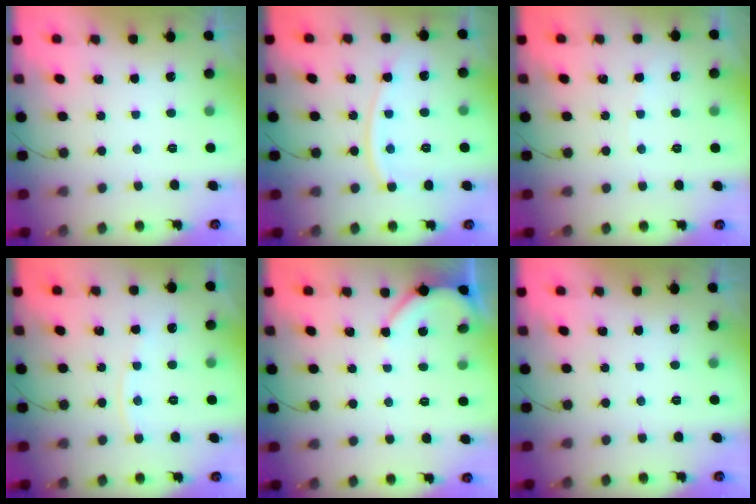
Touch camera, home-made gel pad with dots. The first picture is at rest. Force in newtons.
{"total": 9.7, "press": 9.6, "slide": 1.3}
{"total": 2.0, "press": 2.0, "slide": 0.3}
{"total": 4.6, "press": 4.5, "slide": 0.7}
{"total": 3.9, "press": 3.9, "slide": 0.3}
{"total": 0.0}